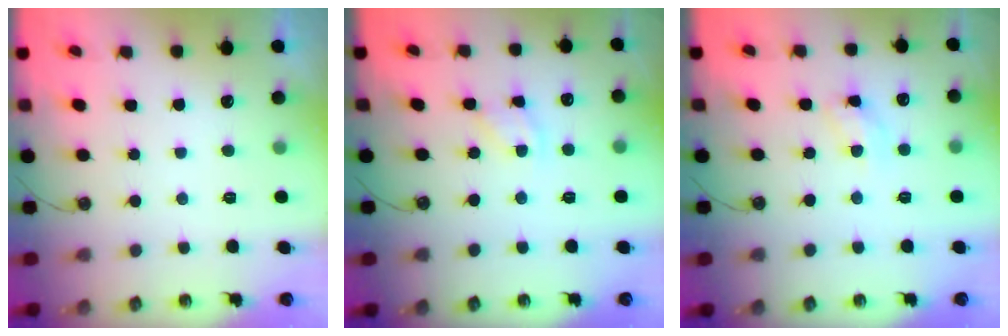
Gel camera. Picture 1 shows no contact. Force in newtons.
{"total": 4.0, "press": 4.0, "slide": 0.3}
{"total": 6.9, "press": 6.8, "slide": 0.6}